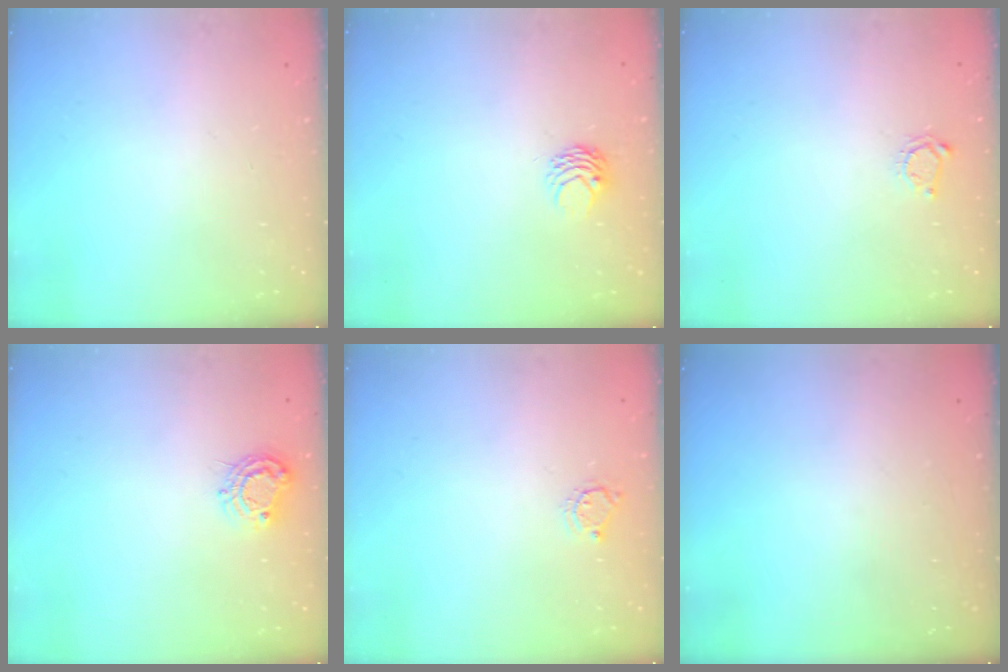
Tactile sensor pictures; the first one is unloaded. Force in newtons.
{"total": 3.5, "press": 3.4, "slide": 0.4}
{"total": 4.0, "press": 3.9, "slide": 0.5}
{"total": 7.5, "press": 7.5, "slide": 0.7}
{"total": 3.7, "press": 3.7, "slide": 0.4}
{"total": 0.0}